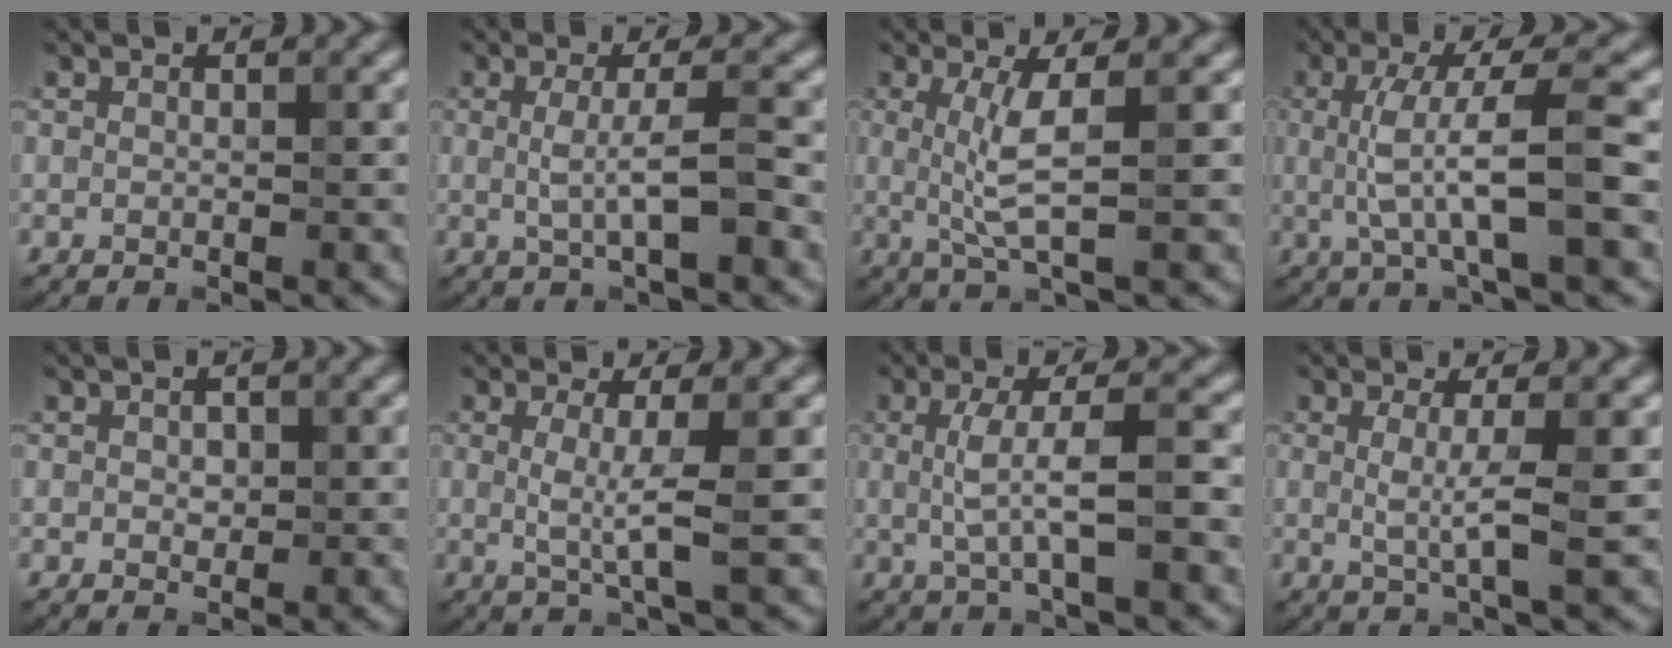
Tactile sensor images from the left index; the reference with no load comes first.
{"total": 3.1, "force": [-0.1, 0.5, 3.1], "torque": [-0.062, -0.005, -0.003]}
{"total": 3.8, "force": [0.4, 0.6, 3.7], "torque": [-0.081, -0.003, 0.011]}
{"total": 6.4, "force": [0.0, 1.3, 6.3], "torque": [-0.123, 0.002, 0.000]}
{"total": 1.0, "force": [0.1, 0.8, 0.6], "torque": [-0.012, -0.004, 0.003]}
{"total": 2.9, "force": [0.1, 0.4, 2.9], "torque": [-0.057, -0.006, -0.002]}
{"total": 4.1, "force": [0.0, 0.8, 4.0], "torque": [-0.079, 0.002, 0.002]}
{"total": 2.8, "force": [0.1, 0.4, 2.8], "torque": [-0.053, -0.006, -0.002]}